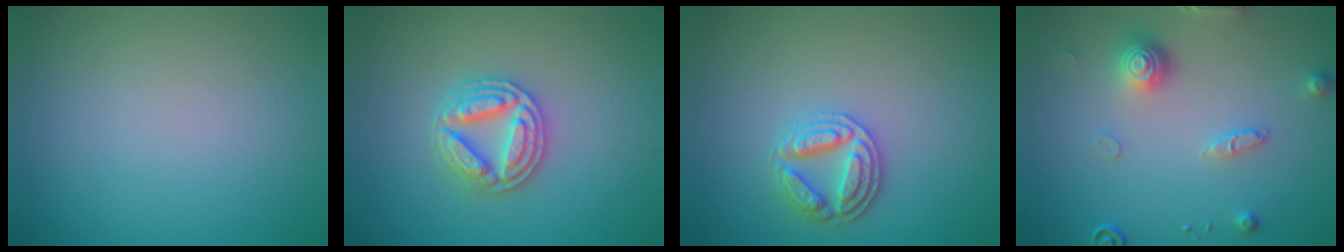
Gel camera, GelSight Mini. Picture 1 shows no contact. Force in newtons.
{"total": 3.6, "press": 3.5, "slide": 0.8}
{"total": 3.0, "press": 2.9, "slide": 0.8}
{"total": 3.0, "press": 2.8, "slide": 0.9}